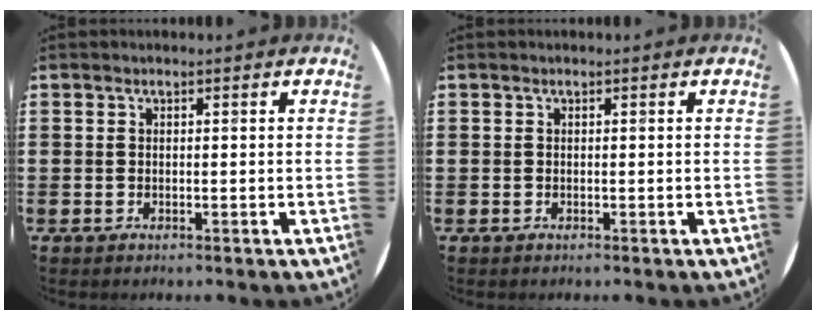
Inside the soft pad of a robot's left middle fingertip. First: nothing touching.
{"total": 0.0}